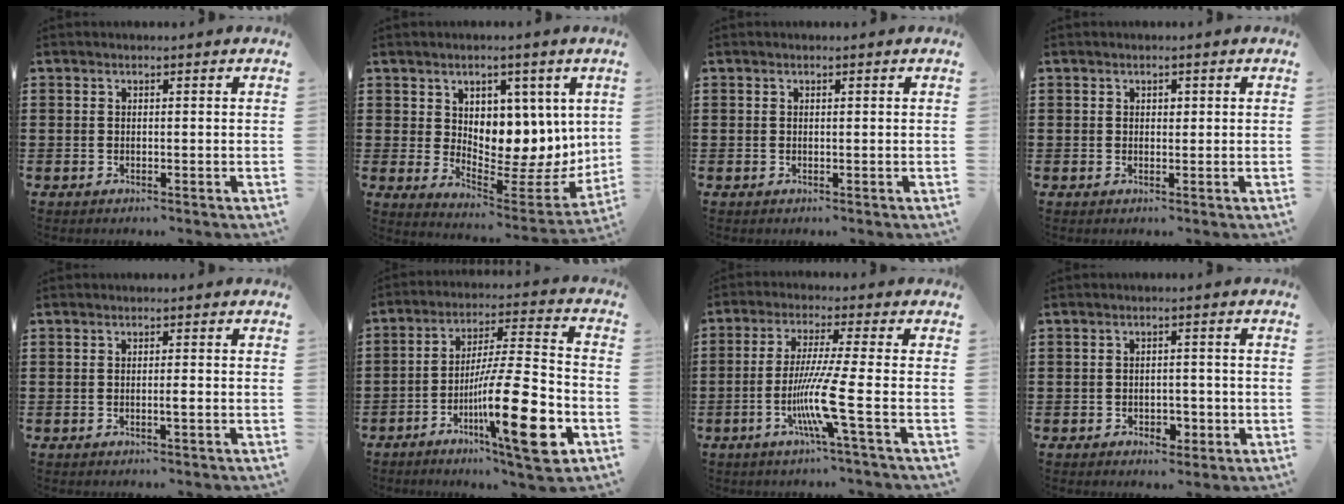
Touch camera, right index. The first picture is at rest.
{"total": 6.2, "force": [4.1, 4.0, 2.3], "torque": [-0.050, -0.048, 0.072]}
{"total": 0.0}
{"total": 0.8, "force": [0.3, 0.6, 0.5], "torque": [-0.011, 0.004, 0.006]}
{"total": 1.2, "force": [-0.3, -0.1, 1.2], "torque": [-0.019, -0.003, -0.006]}
{"total": 18.6, "force": [-7.3, 3.6, 16.8], "torque": [-0.279, 0.005, -0.116]}
{"total": 9.0, "force": [-2.9, -0.8, 8.5], "torque": [-0.179, -0.025, -0.062]}
{"total": 2.8, "force": [-1.4, 1.8, 1.5], "torque": [-0.030, 0.003, -0.028]}